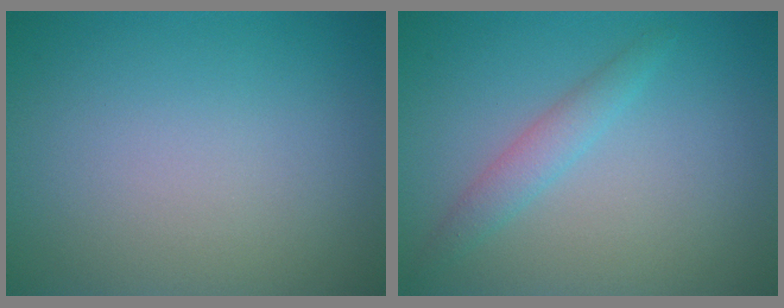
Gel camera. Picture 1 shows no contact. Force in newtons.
{"total": 1.8, "press": 1.8, "slide": 0.0}